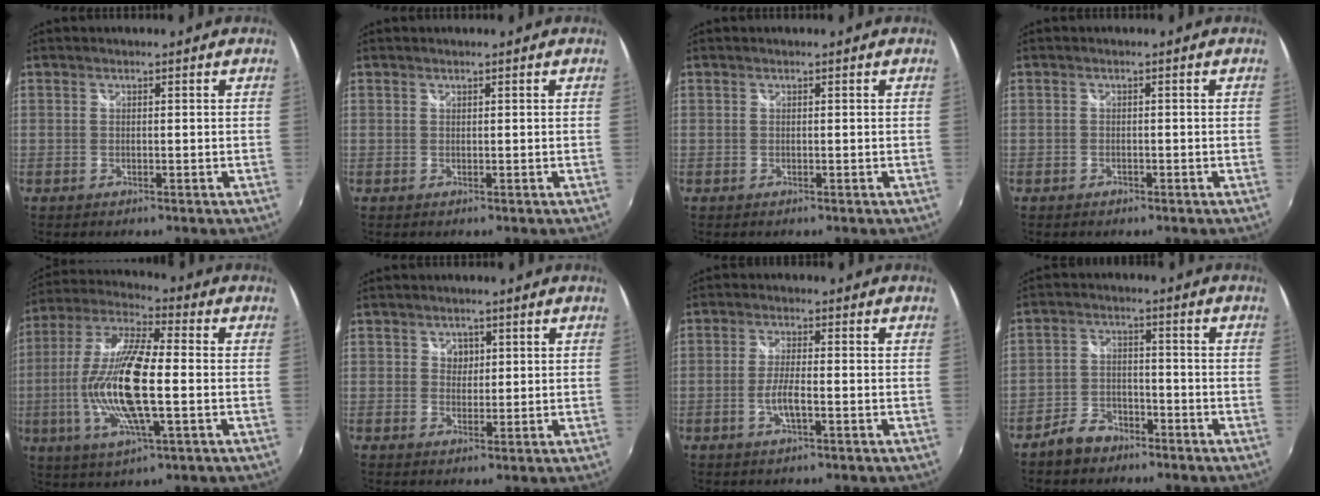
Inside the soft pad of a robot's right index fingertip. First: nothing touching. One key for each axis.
{"total": 0.0}
{"total": 0.0}
{"total": 1.1, "fx": -0.8, "fy": 0.7, "fz": 0.2, "tx": -0.006, "ty": 0.000, "tz": -0.012}
{"total": 18.0, "fx": -2.6, "fy": 4.4, "fz": 17.2, "tx": -0.345, "ty": -0.008, "tz": -0.053}
{"total": 2.3, "fx": 0.8, "fy": 2.1, "fz": 0.6, "tx": -0.003, "ty": 0.006, "tz": 0.013}
{"total": 4.6, "fx": -1.6, "fy": 0.7, "fz": 4.2, "tx": -0.087, "ty": -0.003, "tz": -0.032}
{"total": 6.5, "fx": -4.9, "fy": 3.6, "fz": 2.2, "tx": -0.065, "ty": 0.012, "tz": -0.082}